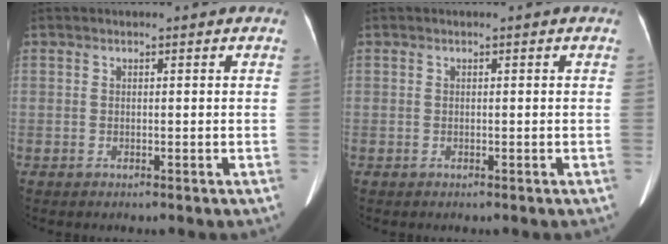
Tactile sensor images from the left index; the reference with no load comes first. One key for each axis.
{"total": 0.0}